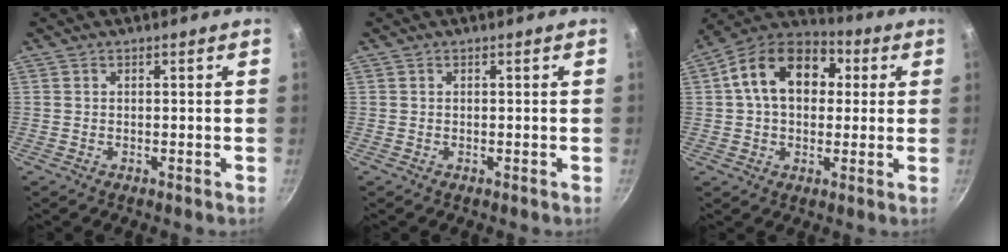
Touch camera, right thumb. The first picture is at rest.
{"total": 0.0}
{"total": 16.7, "force": [3.4, 11.7, 11.4], "torque": [-0.160, 0.028, 0.036]}